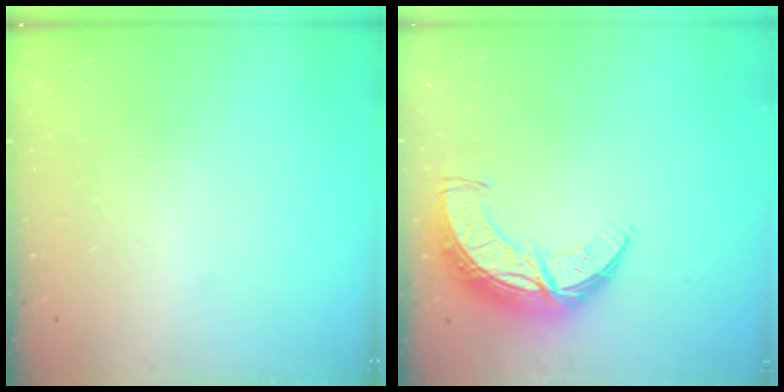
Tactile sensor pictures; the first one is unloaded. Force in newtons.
{"total": 10.6, "press": 10.6, "slide": 0.9}